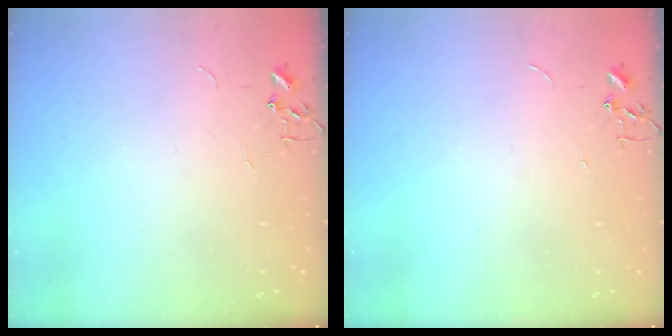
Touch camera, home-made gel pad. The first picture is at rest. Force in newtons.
{"total": 0.0}